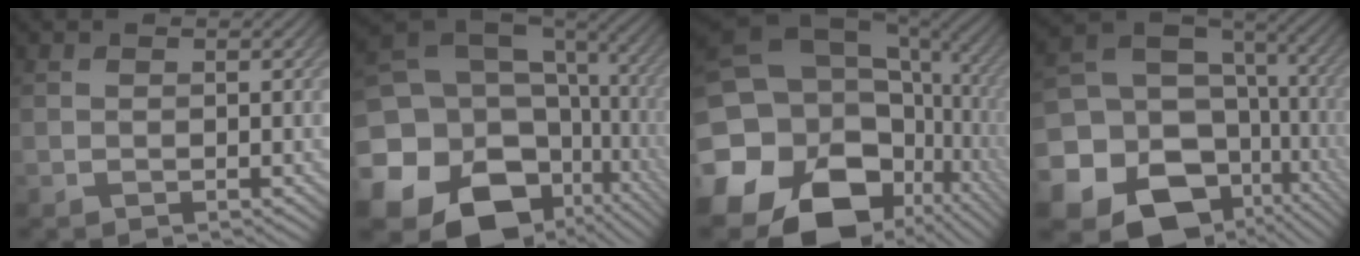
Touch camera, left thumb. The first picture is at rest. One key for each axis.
{"total": 22.4, "fx": -5.6, "fy": 17.9, "fz": 12.2, "tx": -0.264, "ty": -0.045, "tz": -0.069}
{"total": 20.1, "fx": -4.6, "fy": 15.9, "fz": 11.4, "tx": -0.245, "ty": -0.044, "tz": -0.043}
{"total": 21.8, "fx": -7.1, "fy": 17.9, "fz": 10.2, "tx": -0.230, "ty": -0.042, "tz": -0.098}